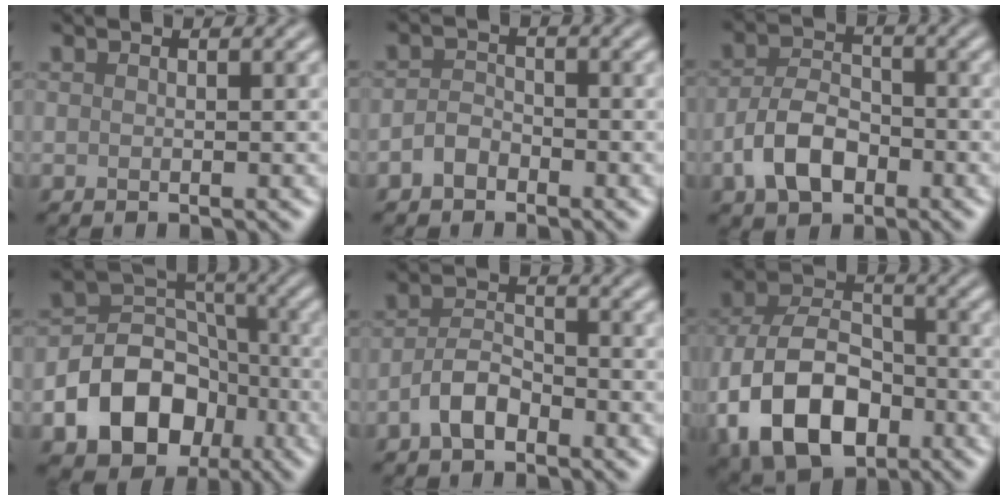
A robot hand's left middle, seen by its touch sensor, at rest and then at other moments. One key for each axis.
{"total": 1.9, "fx": -1.2, "fy": 1.2, "fz": 0.8, "tx": -0.016, "ty": 0.006, "tz": -0.027}
{"total": 5.0, "fx": -2.1, "fy": 3.2, "fz": 3.3, "tx": -0.067, "ty": 0.004, "tz": -0.043}
{"total": 10.3, "fx": -4.3, "fy": 7.9, "fz": 5.1, "tx": -0.078, "ty": 0.002, "tz": -0.095}
{"total": 3.3, "fx": -1.8, "fy": 1.7, "fz": 2.1, "tx": -0.043, "ty": 0.009, "tz": -0.039}
{"total": 11.4, "fx": -4.3, "fy": 7.3, "fz": 7.6, "tx": -0.159, "ty": -0.005, "tz": -0.086}